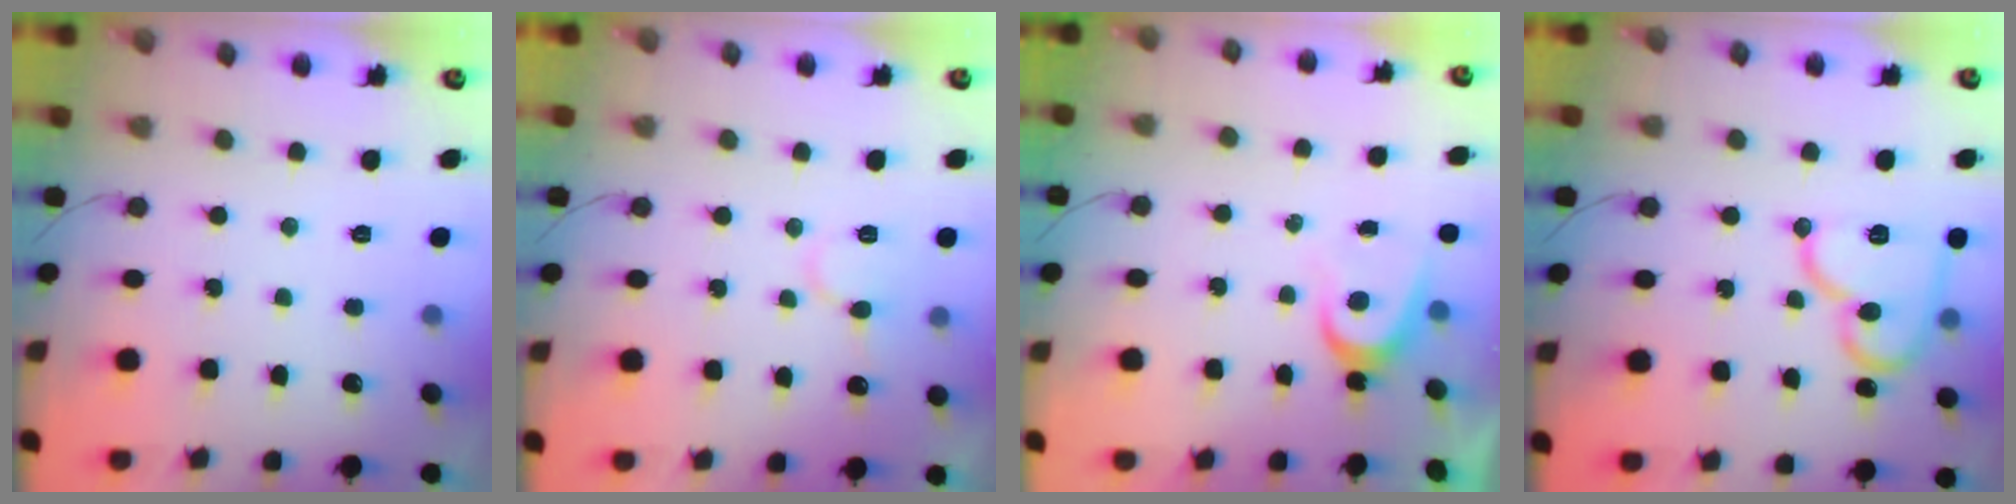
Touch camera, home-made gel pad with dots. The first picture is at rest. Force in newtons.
{"total": 7.8, "press": 7.8, "slide": 0.9}
{"total": 4.3, "press": 4.3, "slide": 0.5}
{"total": 14.0, "press": 13.9, "slide": 1.7}